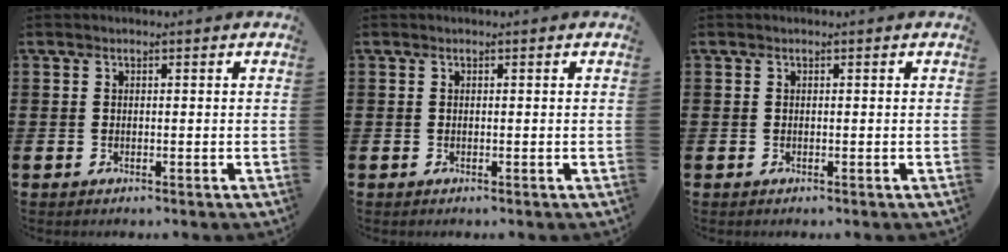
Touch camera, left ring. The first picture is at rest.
{"total": 0.0}
{"total": 0.0}